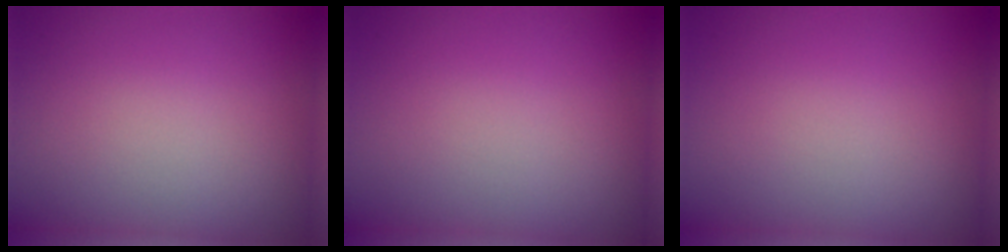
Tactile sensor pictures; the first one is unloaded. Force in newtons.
{"total": 0.0}
{"total": 0.0}